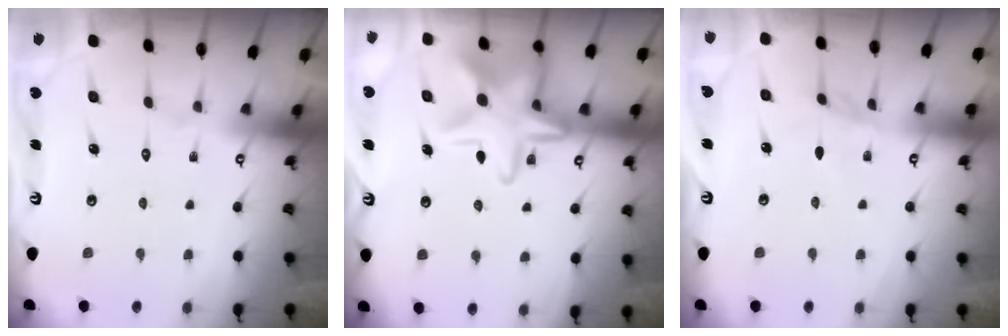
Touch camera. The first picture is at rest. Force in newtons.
{"total": 17.5, "press": 17.4, "slide": 1.0}
{"total": 3.2, "press": 3.2, "slide": 0.4}